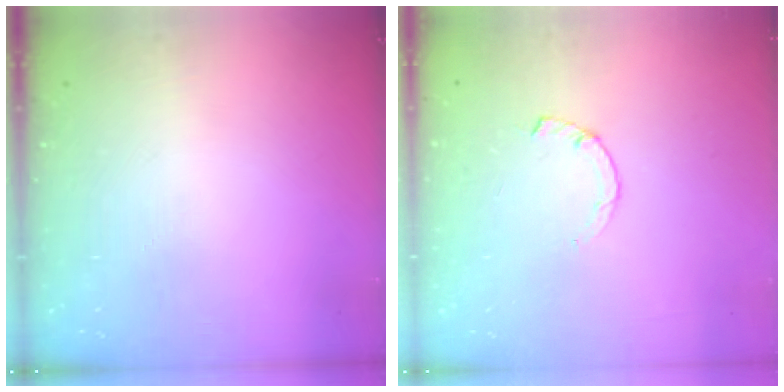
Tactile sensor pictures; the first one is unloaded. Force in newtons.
{"total": 1.0, "press": 0.9, "slide": 0.2}